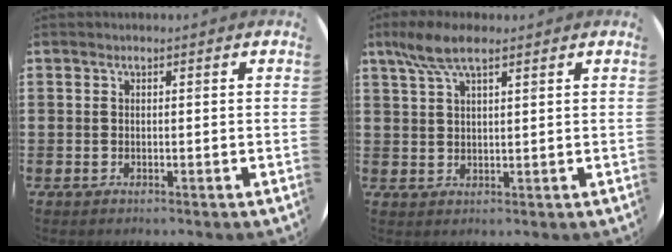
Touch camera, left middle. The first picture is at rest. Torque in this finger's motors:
{"motor_torque": [1.02, -0.97, 0.17, 0.15]}